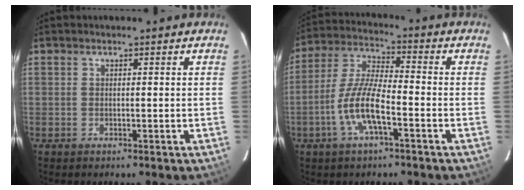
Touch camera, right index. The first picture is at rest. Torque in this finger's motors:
{"motor_torque": [1.28, -0.86, 0.89, 0.21]}